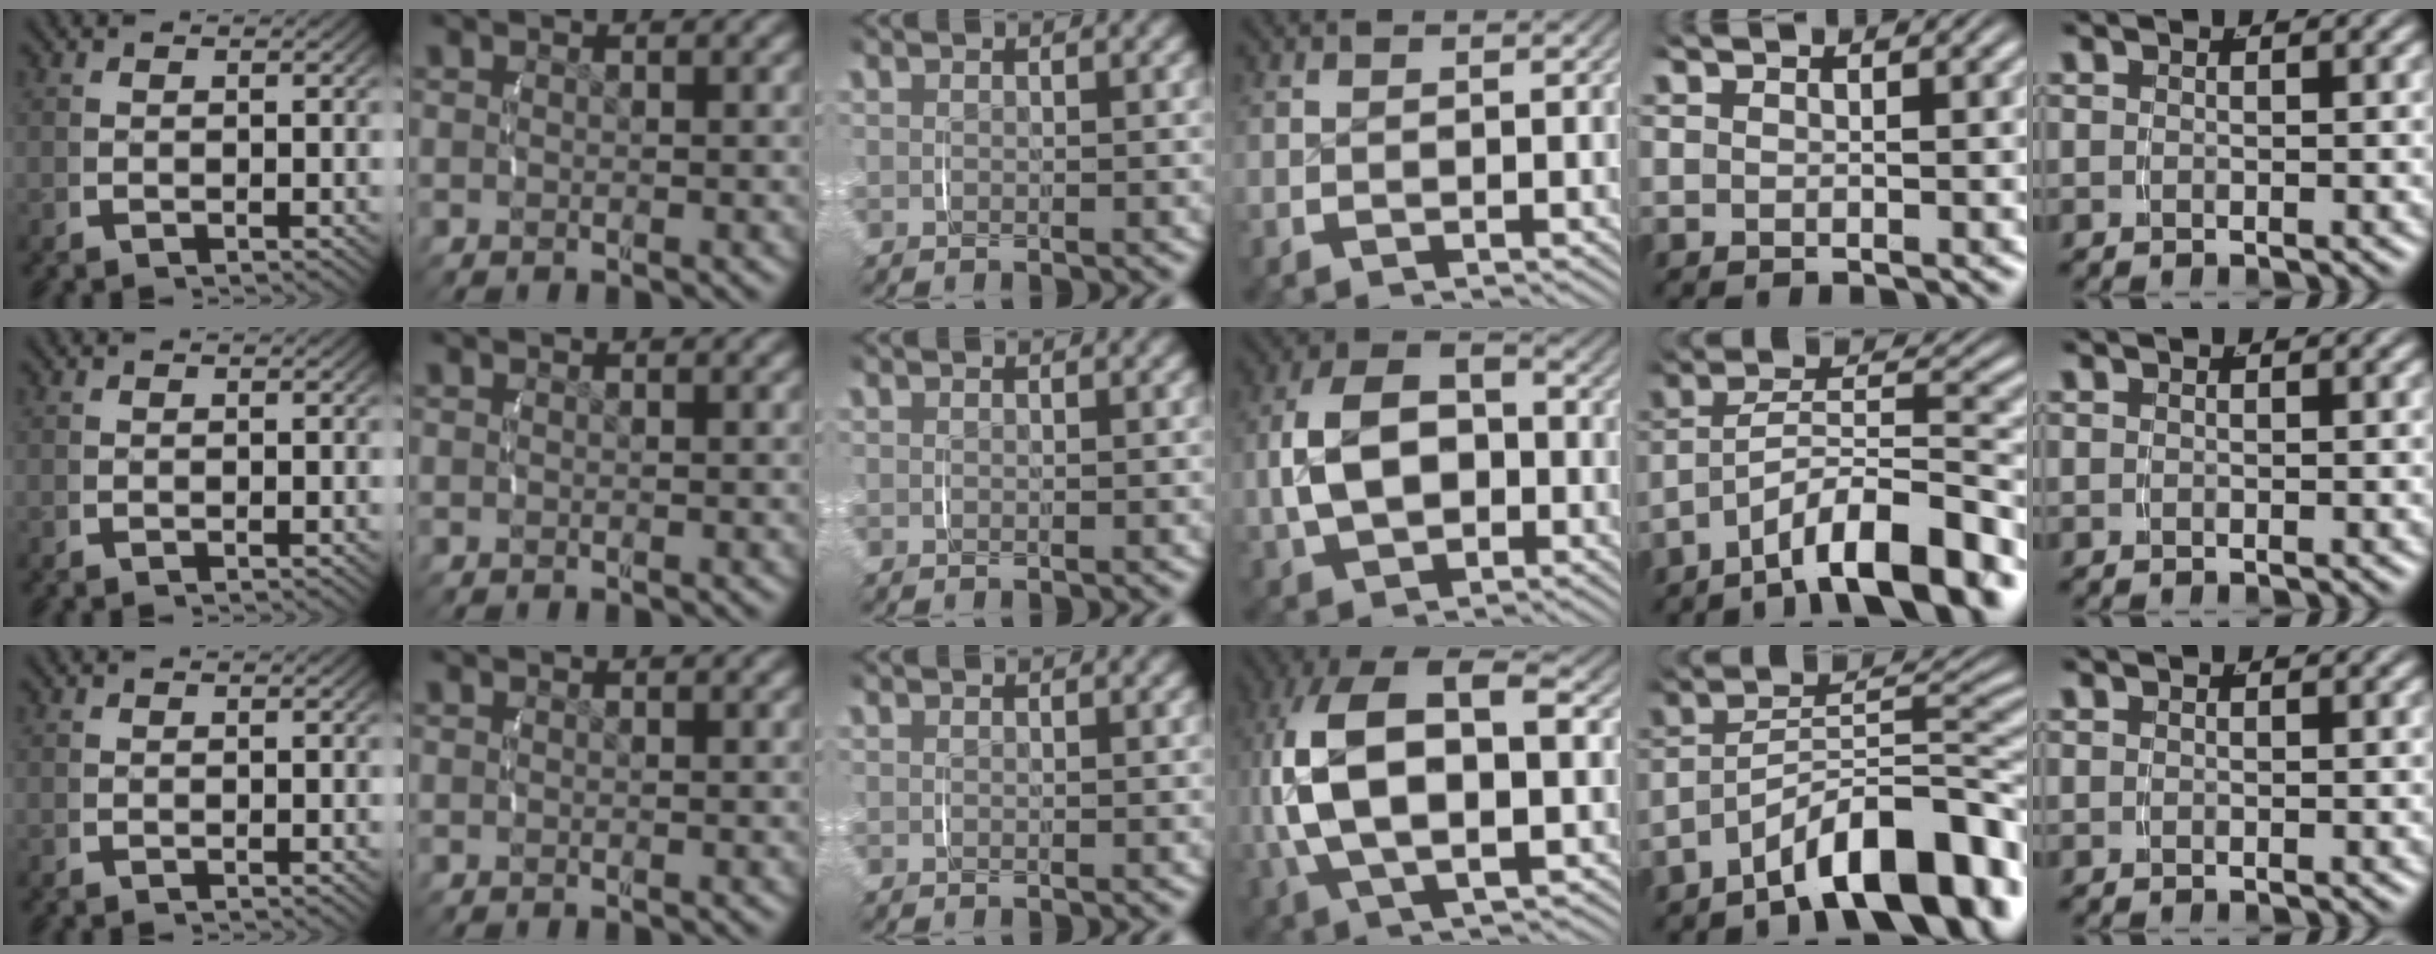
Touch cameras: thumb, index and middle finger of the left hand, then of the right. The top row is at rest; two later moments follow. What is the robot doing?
{"motion": "lift_and_place", "object": "pen bag"}